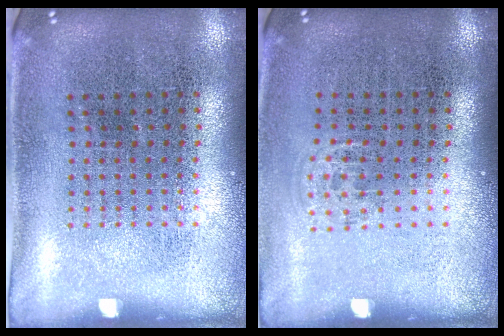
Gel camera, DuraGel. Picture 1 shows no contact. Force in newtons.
{"total": 0.5, "press": 0.5, "slide": 0.3}